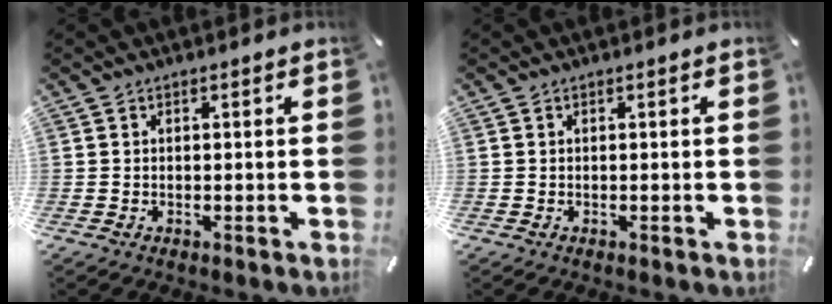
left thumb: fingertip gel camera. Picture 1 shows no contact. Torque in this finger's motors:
{"motor_torque": [-0.08, 0.07, -0.01, 0.01, 0.00]}